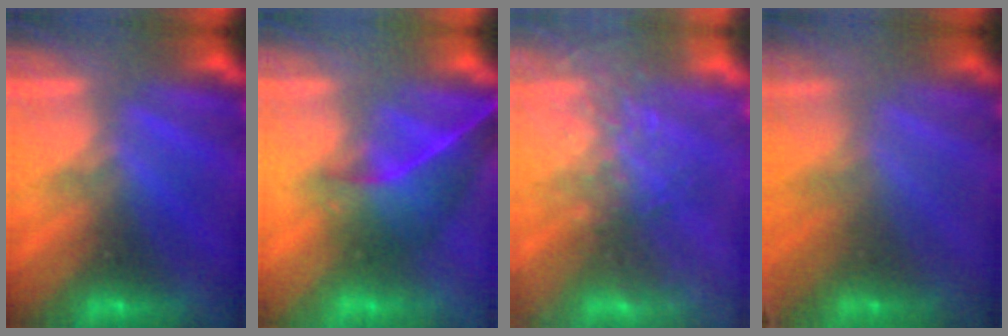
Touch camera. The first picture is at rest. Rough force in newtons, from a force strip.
{"total": 3.7}
{"total": 8.0}
{"total": 2.3}